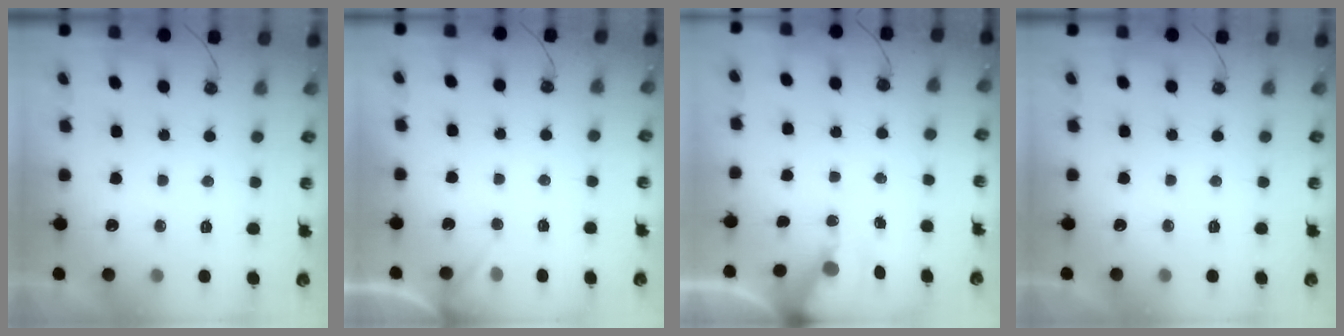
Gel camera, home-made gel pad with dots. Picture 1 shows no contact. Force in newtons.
{"total": 4.7, "press": 4.7, "slide": 0.2}
{"total": 6.7, "press": 6.7, "slide": 0.5}
{"total": 0.0}